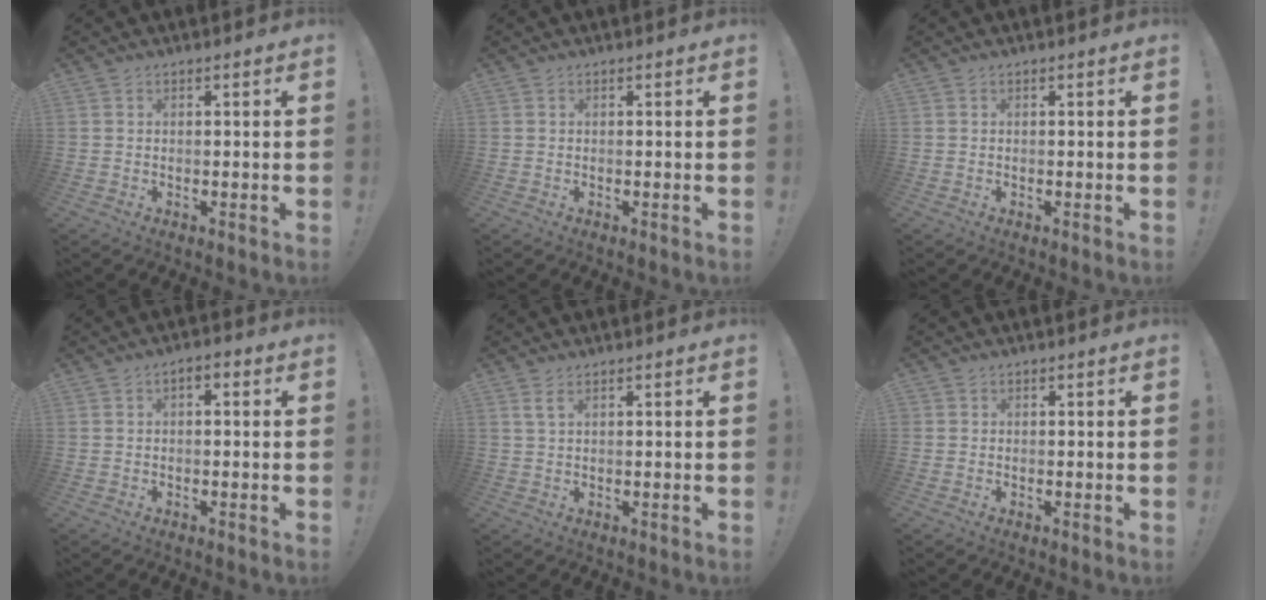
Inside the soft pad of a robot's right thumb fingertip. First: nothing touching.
{"total": 0.0}
{"total": 0.0}
{"total": 2.0, "force": [-0.7, 1.1, 1.5], "torque": [-0.022, 0.008, -0.016]}
{"total": 2.5, "force": [1.4, 0.7, 2.0], "torque": [-0.031, -0.002, 0.024]}
{"total": 0.6, "force": [0.1, 0.6, -0.2], "torque": [0.007, 0.000, 0.001]}